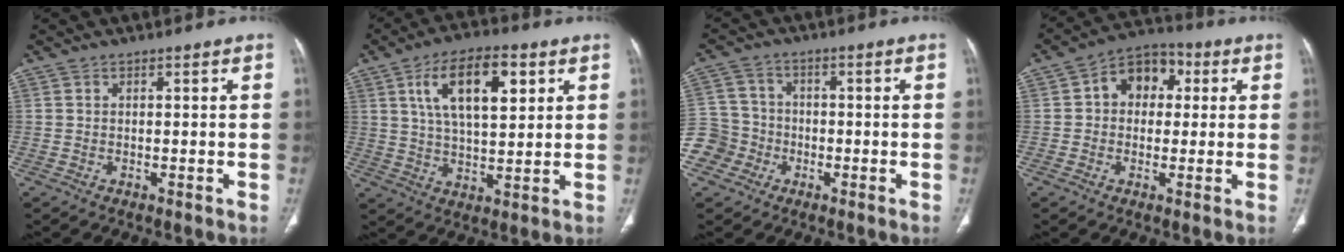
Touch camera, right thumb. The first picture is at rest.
{"total": 13.9, "force": [5.3, 6.3, 11.2], "torque": [-0.169, -0.006, 0.093]}
{"total": 8.2, "force": [-3.5, 7.3, 0.9], "torque": [0.001, 0.029, -0.068]}
{"total": 9.2, "force": [1.8, 7.1, 5.6], "torque": [-0.046, 0.021, 0.015]}